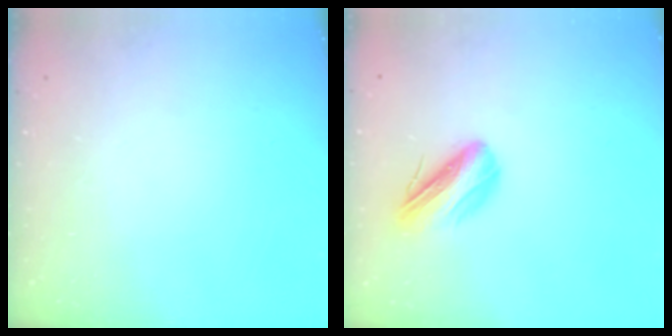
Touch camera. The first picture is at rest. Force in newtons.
{"total": 9.4, "press": 9.3, "slide": 1.3}